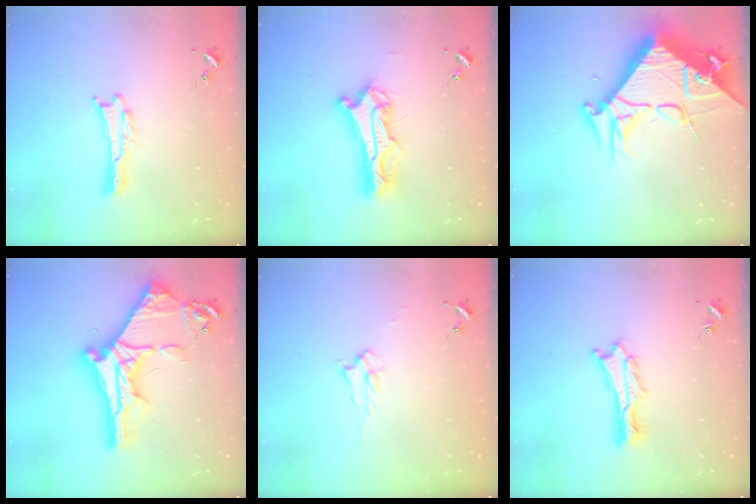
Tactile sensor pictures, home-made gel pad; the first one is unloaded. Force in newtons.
{"total": 8.8, "press": 8.7, "slide": 0.7}
{"total": 17.0, "press": 16.9, "slide": 1.6}
{"total": 11.5, "press": 11.5, "slide": 1.2}
{"total": 2.2, "press": 2.2, "slide": 0.4}
{"total": 2.0, "press": 2.0, "slide": 0.2}